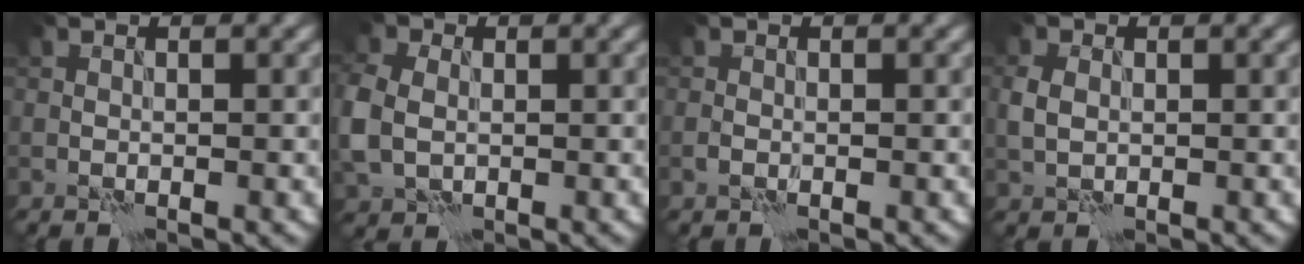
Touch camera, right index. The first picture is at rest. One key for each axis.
{"total": 5.8, "fx": -0.2, "fy": 4.6, "fz": 3.5, "tx": -0.109, "ty": 0.006, "tz": -0.005}
{"total": 0.5, "fx": -0.3, "fy": 0.4, "fz": 0.3, "tx": -0.006, "ty": 0.000, "tz": -0.006}
{"total": 2.1, "fx": 0.1, "fy": 1.6, "fz": 1.4, "tx": -0.034, "ty": 0.004, "tz": -0.001}